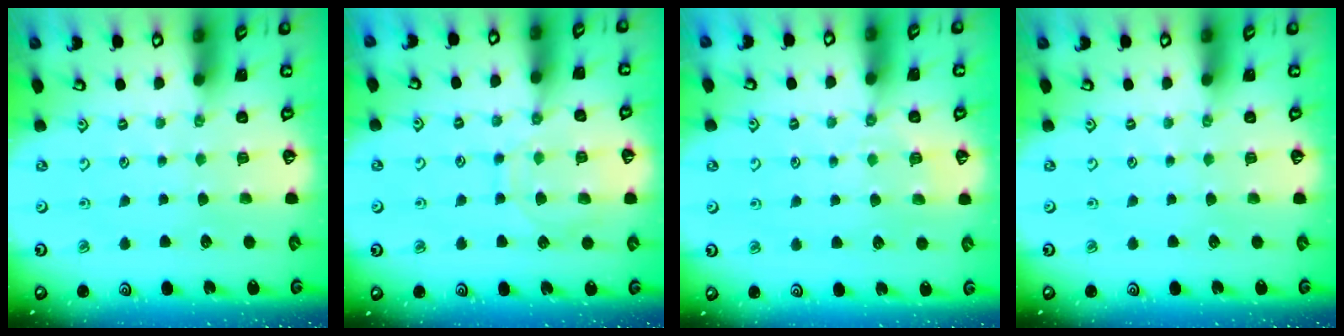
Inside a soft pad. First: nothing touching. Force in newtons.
{"total": 10.0, "press": 9.9, "slide": 1.0}
{"total": 3.0, "press": 2.9, "slide": 0.7}
{"total": 0.0}